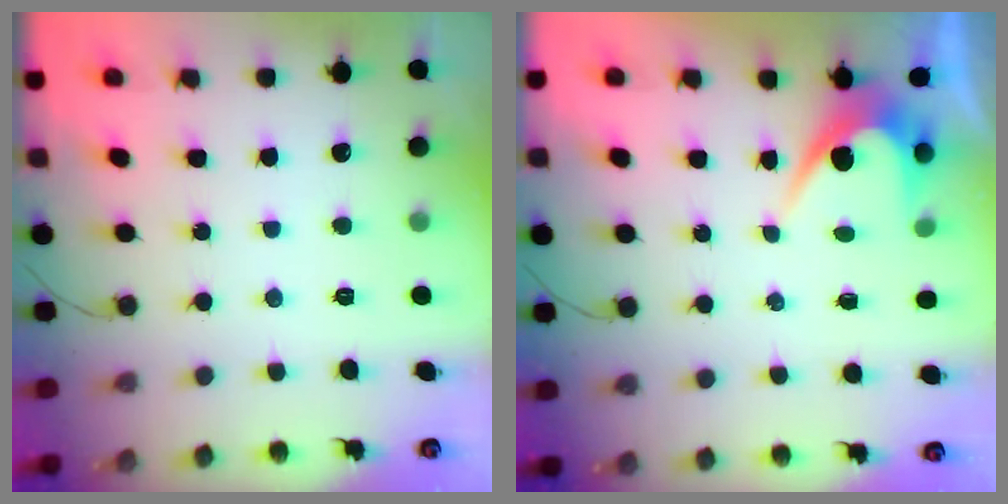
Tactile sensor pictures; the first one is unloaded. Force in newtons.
{"total": 4.2, "press": 4.2, "slide": 0.3}